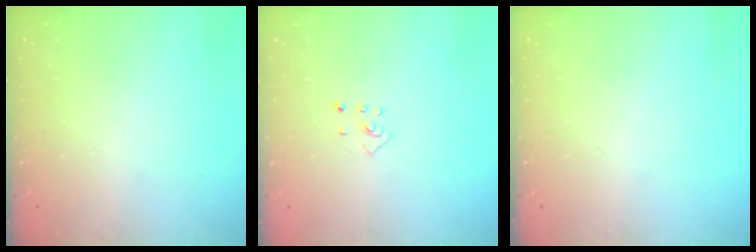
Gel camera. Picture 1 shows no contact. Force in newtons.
{"total": 2.0, "press": 1.9, "slide": 0.8}
{"total": 0.0}